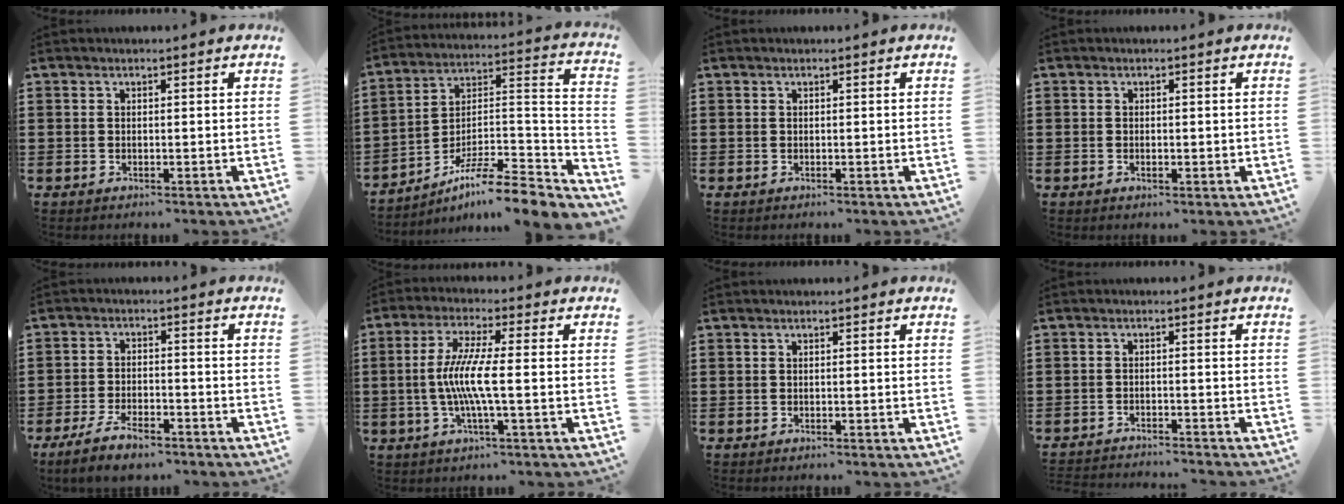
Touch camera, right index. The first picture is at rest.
{"total": 9.1, "force": [-7.5, 1.0, 5.0], "torque": [-0.077, 0.004, -0.150]}
{"total": 0.0}
{"total": 0.8, "force": [-0.2, 0.2, 0.7], "torque": [-0.016, -0.003, -0.002]}
{"total": 5.1, "force": [-3.9, 1.4, 3.0], "torque": [-0.068, 0.000, -0.078]}
{"total": 7.3, "force": [-1.1, 0.3, 7.2], "torque": [-0.155, -0.015, -0.033]}
{"total": 0.0}
{"total": 2.3, "force": [-2.3, -0.2, -0.1], "torque": [-0.002, 0.001, -0.049]}